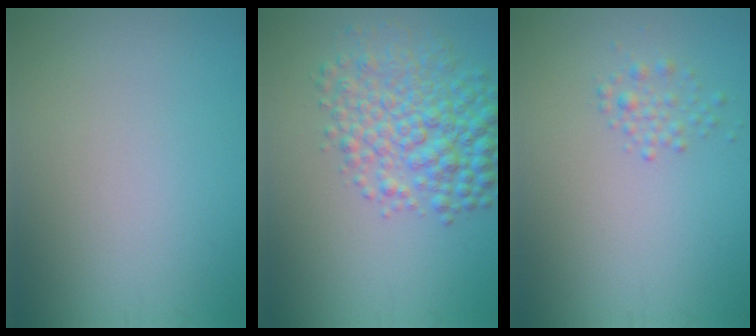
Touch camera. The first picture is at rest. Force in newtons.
{"total": 6.1, "press": 6.1, "slide": 0.1}
{"total": 1.4, "press": 1.4, "slide": 0.1}